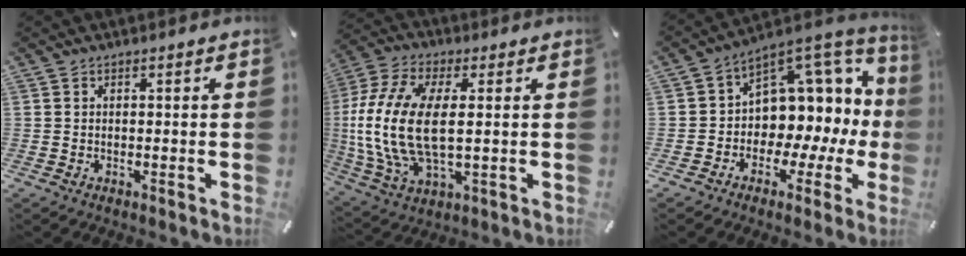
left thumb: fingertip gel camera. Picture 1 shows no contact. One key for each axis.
{"total": 16.5, "fx": 1.3, "fy": 8.3, "fz": 14.2, "tx": -0.323, "ty": -0.012, "tz": 0.024}
{"total": 10.3, "fx": 3.2, "fy": 8.1, "fz": 5.4, "tx": -0.069, "ty": -0.060, "tz": 0.049}